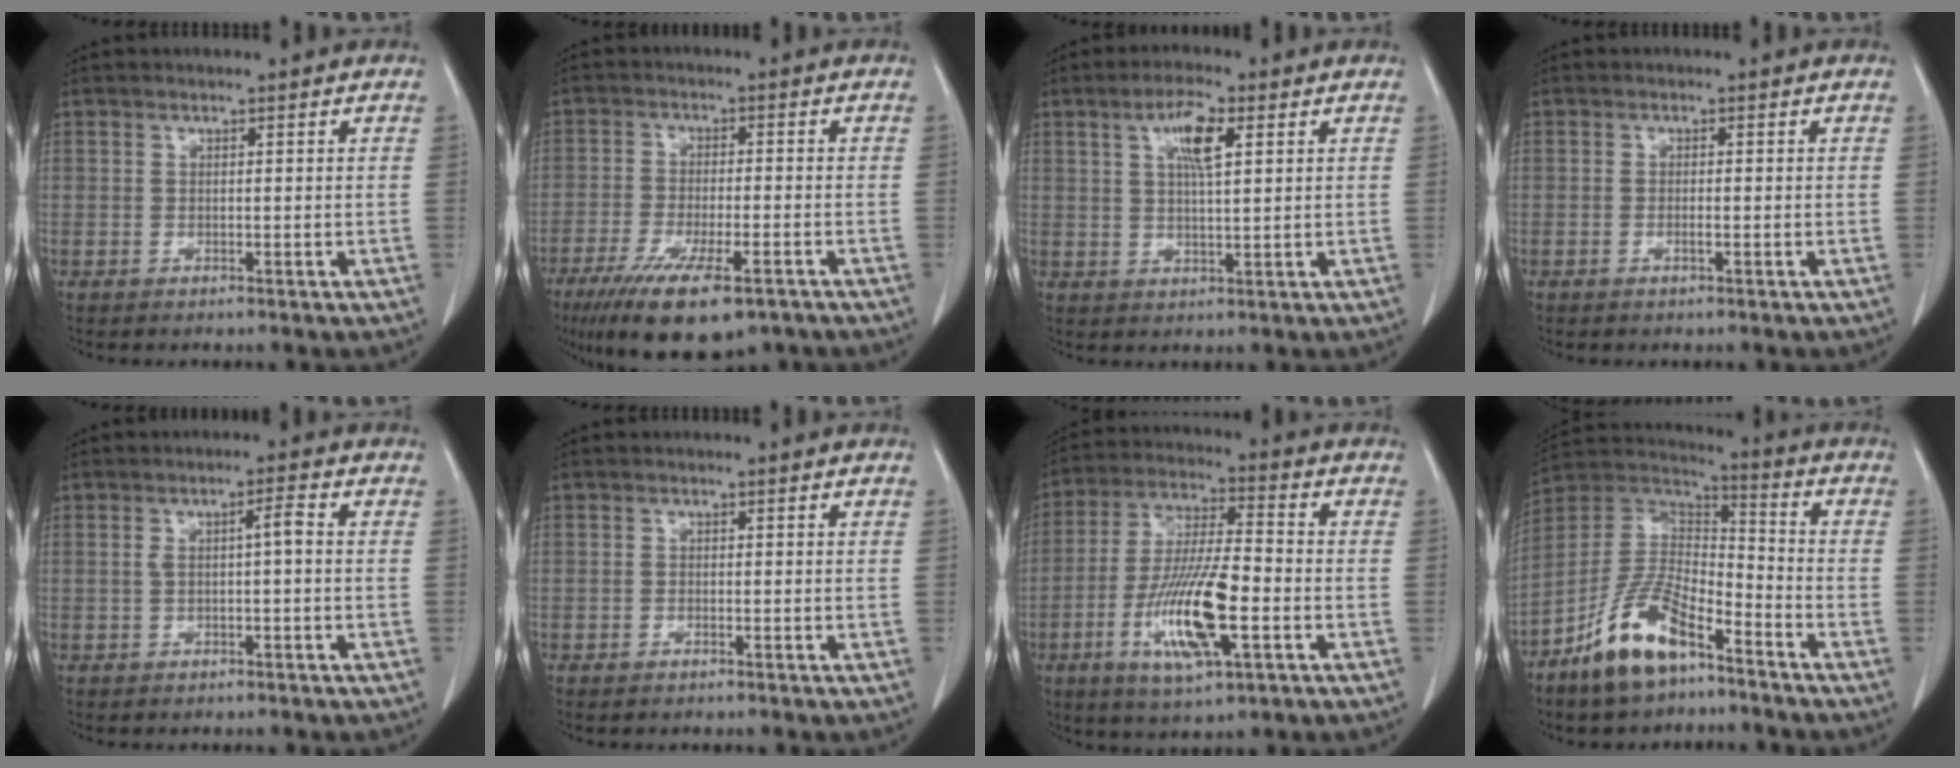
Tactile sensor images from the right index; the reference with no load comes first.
{"total": 13.9, "force": [-9.2, 3.4, 9.8], "torque": [-0.164, -0.031, -0.144]}
{"total": 5.7, "force": [2.2, 1.0, 5.1], "torque": [-0.095, 0.003, 0.038]}
{"total": 0.9, "force": [-0.4, 0.1, 0.8], "torque": [-0.018, 0.000, -0.008]}
{"total": 2.8, "force": [-0.2, 0.3, 2.8], "torque": [-0.050, 0.010, -0.002]}
{"total": 0.9, "force": [-0.7, 0.3, 0.4], "torque": [-0.010, -0.001, -0.010]}
{"total": 14.4, "force": [-4.7, 2.8, 13.4], "torque": [-0.267, -0.011, -0.083]}
{"total": 13.2, "force": [-8.6, 4.7, 8.9], "torque": [-0.181, 0.008, -0.165]}